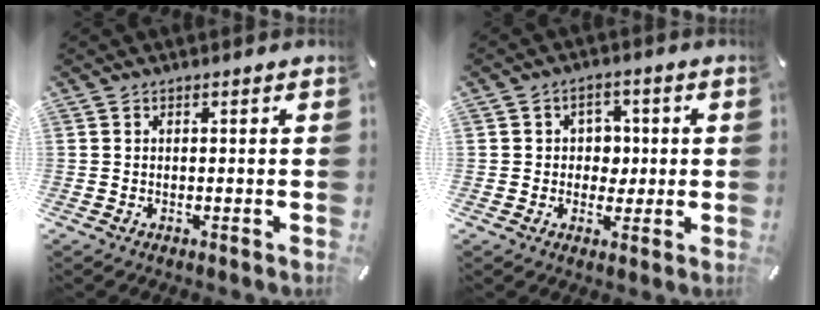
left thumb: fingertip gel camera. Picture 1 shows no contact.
{"total": 5.1, "force": [0.2, 4.8, 1.7], "torque": [-0.020, 0.004, -0.002]}